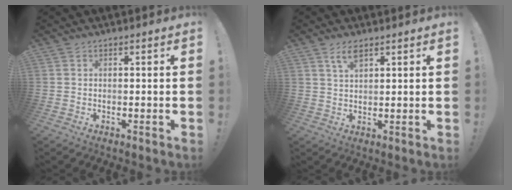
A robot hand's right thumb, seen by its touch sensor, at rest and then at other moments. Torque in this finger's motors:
{"motor_torque": [0.12, 0.52, 0.02, 0.01, 0.00]}